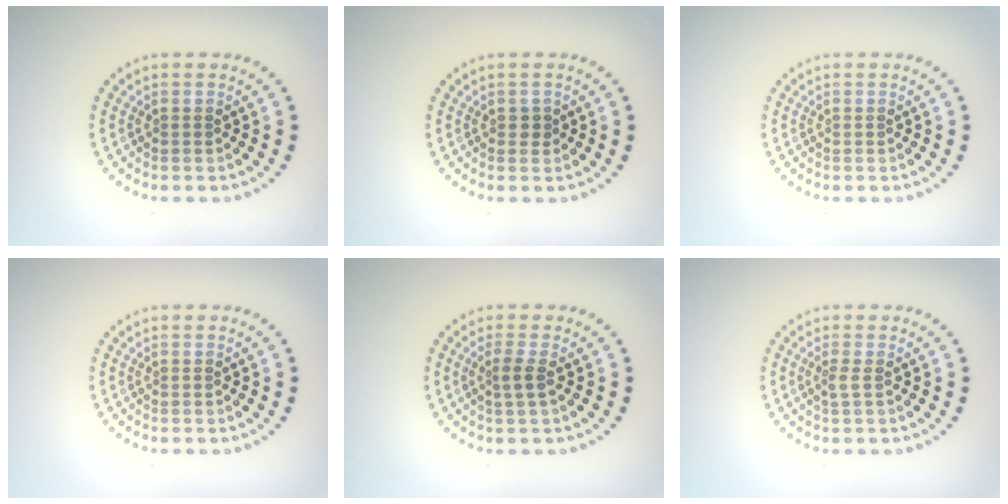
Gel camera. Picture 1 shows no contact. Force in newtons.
{"total": 0.7, "press": 0.7, "slide": 0.2}
{"total": 0.0}
{"total": 0.0}
{"total": 1.4, "press": 1.1, "slide": 0.9}
{"total": 0.9, "press": 0.7, "slide": 0.7}